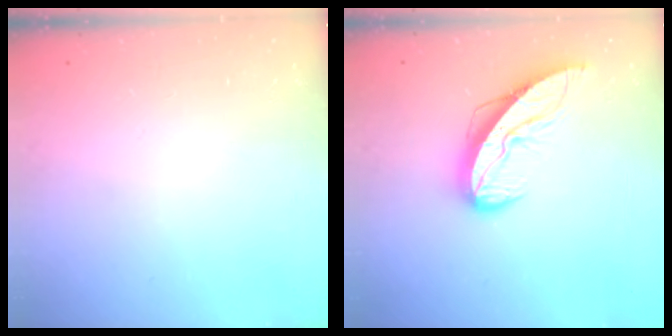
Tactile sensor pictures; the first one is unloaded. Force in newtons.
{"total": 8.9, "press": 8.9, "slide": 0.8}